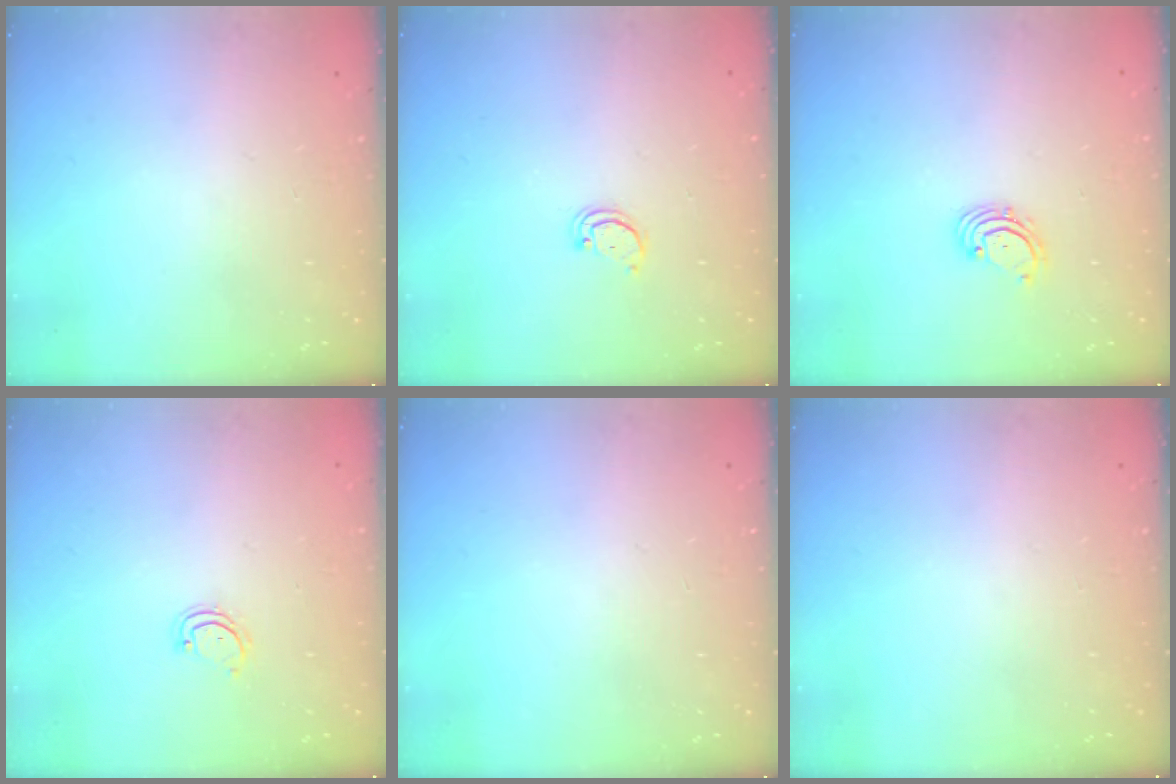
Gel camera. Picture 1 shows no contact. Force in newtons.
{"total": 2.1, "press": 2.1, "slide": 0.2}
{"total": 2.2, "press": 2.1, "slide": 0.7}
{"total": 2.8, "press": 2.8, "slide": 0.3}
{"total": 0.0}
{"total": 0.0}